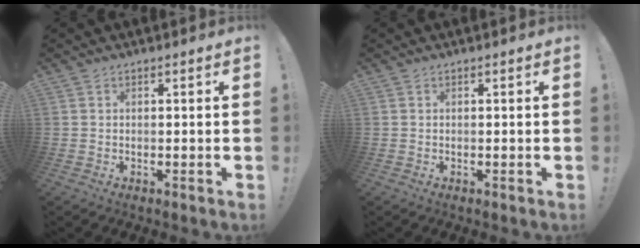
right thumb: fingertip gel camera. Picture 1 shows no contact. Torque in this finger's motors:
{"motor_torque": [-0.16, -0.08, -0.14, 0.14, 0.07]}